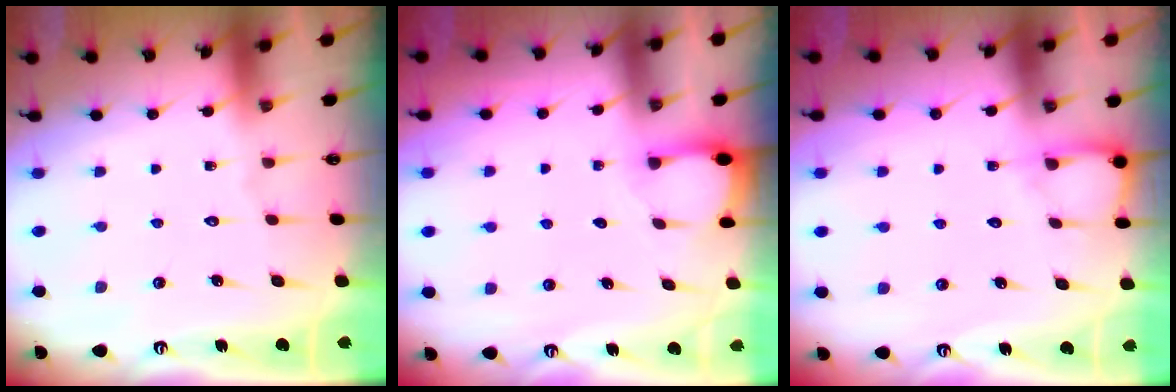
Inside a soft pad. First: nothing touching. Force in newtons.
{"total": 2.1, "press": 2.1, "slide": 0.3}
{"total": 4.2, "press": 4.2, "slide": 0.6}